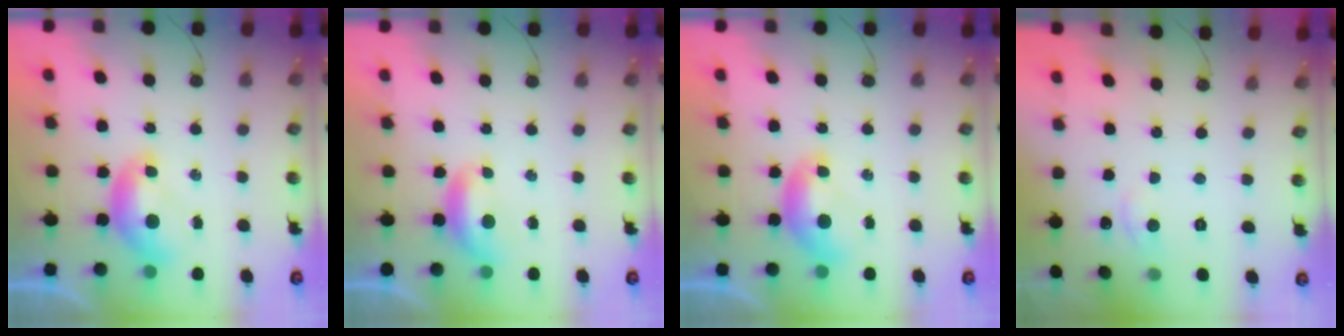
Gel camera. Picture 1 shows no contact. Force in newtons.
{"total": 0.9, "press": 0.8, "slide": 0.5}
{"total": 0.0}
{"total": 1.0, "press": 0.4, "slide": 0.9}